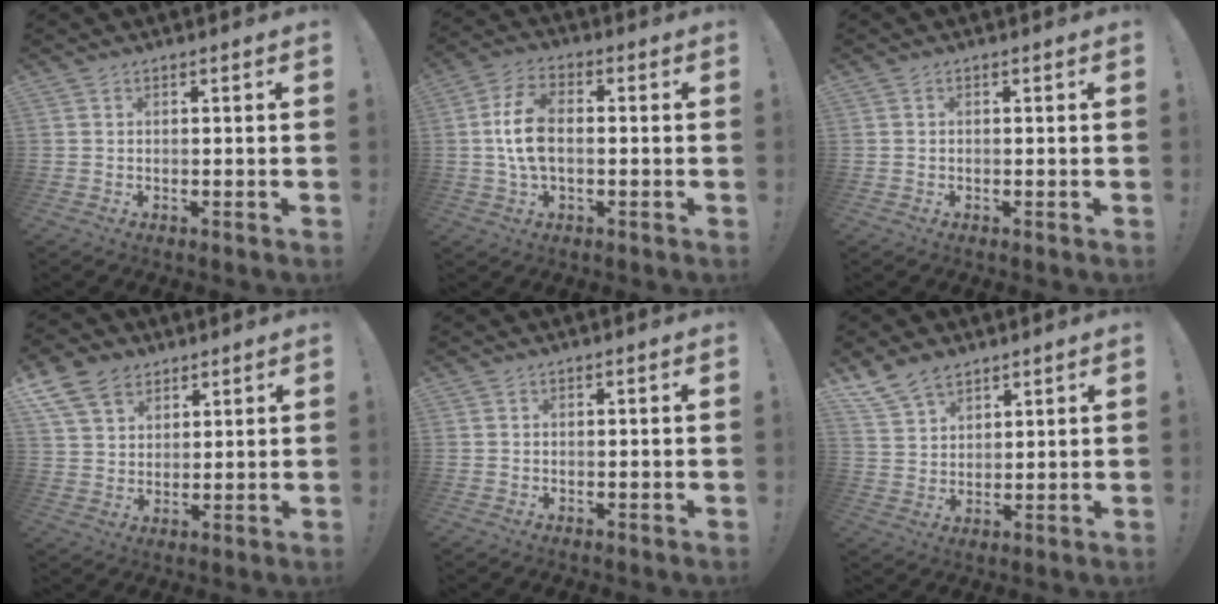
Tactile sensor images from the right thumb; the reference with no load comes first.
{"total": 10.2, "force": [-0.1, 5.7, 8.5], "torque": [-0.158, 0.003, 0.002]}
{"total": 0.0}
{"total": 11.4, "force": [6.7, 7.9, 4.6], "torque": [-0.081, -0.031, 0.135]}
{"total": 0.0}
{"total": 9.0, "force": [7.0, 4.9, 2.7], "torque": [-0.054, -0.040, 0.140]}